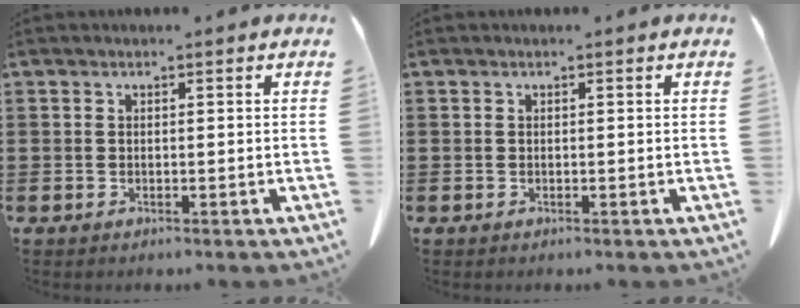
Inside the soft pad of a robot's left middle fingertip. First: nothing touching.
{"total": 0.0}